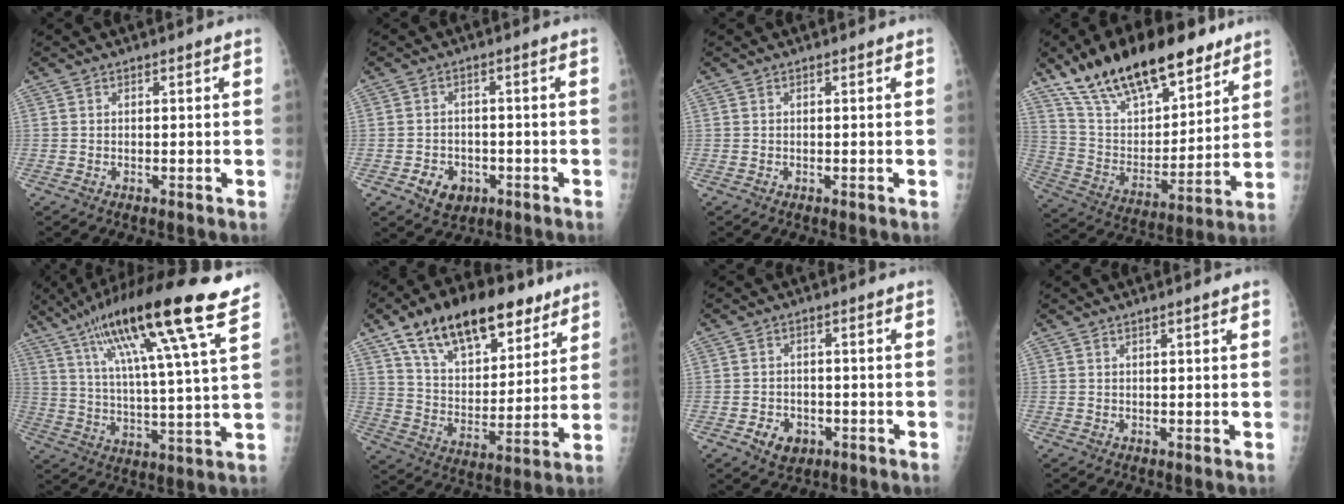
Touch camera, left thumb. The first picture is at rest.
{"total": 5.3, "force": [-2.2, 4.1, 2.4], "torque": [-0.024, 0.013, -0.027]}
{"total": 0.0}
{"total": 25.2, "force": [17.2, 10.6, 15.0], "torque": [-0.222, -0.043, 0.297]}
{"total": 20.9, "force": [12.4, 1.2, 16.8], "torque": [-0.273, -0.028, 0.200]}
{"total": 22.7, "force": [14.0, 11.4, 13.9], "torque": [-0.195, -0.032, 0.238]}
{"total": 4.5, "force": [-1.9, 3.4, 2.2], "torque": [-0.023, 0.010, -0.022]}
{"total": 1.9, "force": [1.1, 0.1, 1.6], "torque": [-0.026, 0.002, 0.016]}